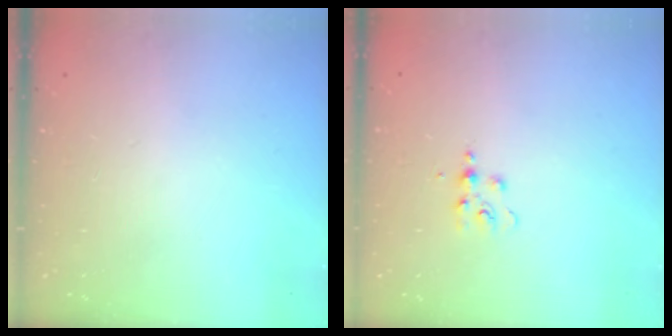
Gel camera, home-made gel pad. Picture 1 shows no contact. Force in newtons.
{"total": 5.1, "press": 5.1, "slide": 0.6}